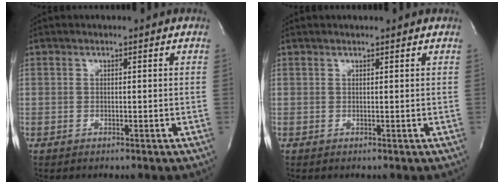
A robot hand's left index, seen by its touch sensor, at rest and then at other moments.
{"total": 2.1, "force": [2.0, 0.2, 0.7], "torque": [-0.012, 0.016, 0.023]}